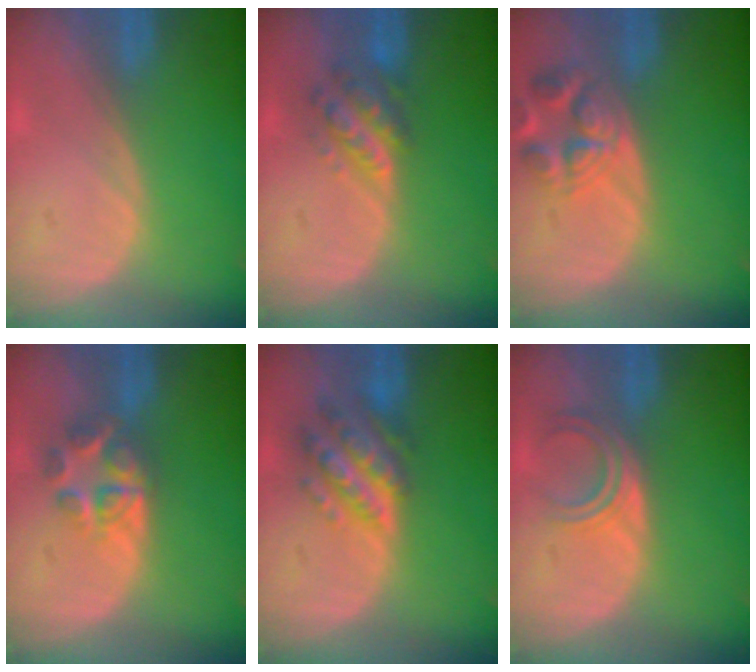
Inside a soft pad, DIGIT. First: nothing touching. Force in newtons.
{"total": 5.7, "press": 5.3, "slide": 2.3}
{"total": 6.8, "press": 6.3, "slide": 2.6}
{"total": 6.0, "press": 5.4, "slide": 2.6}
{"total": 7.6, "press": 7.6, "slide": 0.5}
{"total": 4.5, "press": 4.1, "slide": 1.9}